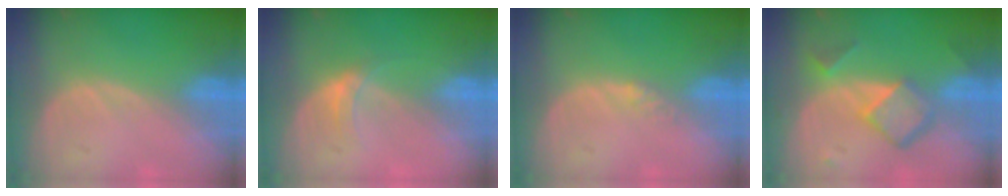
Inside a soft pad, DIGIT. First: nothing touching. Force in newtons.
{"total": 2.6, "press": 2.2, "slide": 1.4}
{"total": 1.4, "press": 1.1, "slide": 0.8}
{"total": 6.9, "press": 5.9, "slide": 3.5}